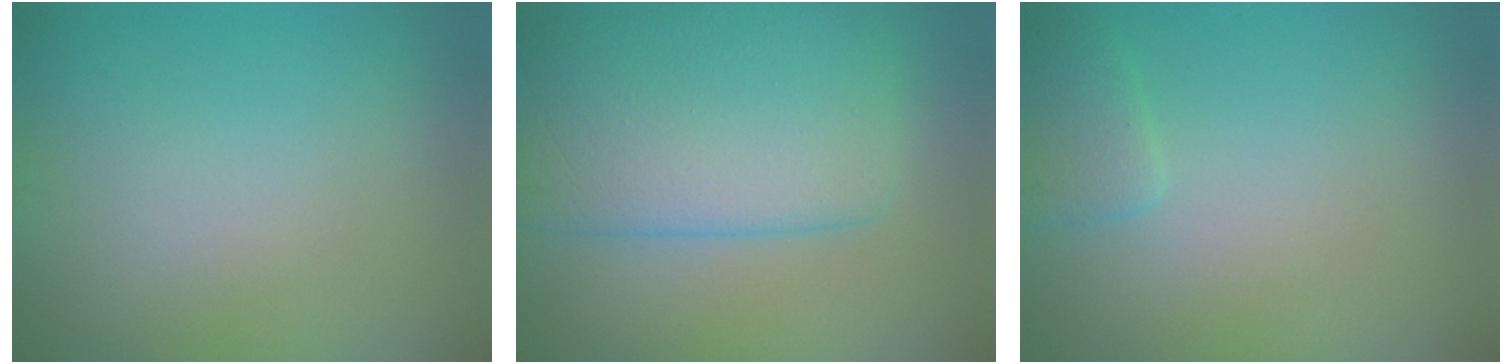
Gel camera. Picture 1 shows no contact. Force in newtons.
{"total": 9.1, "press": 9.1, "slide": 0.5}
{"total": 1.8, "press": 1.8, "slide": 0.2}